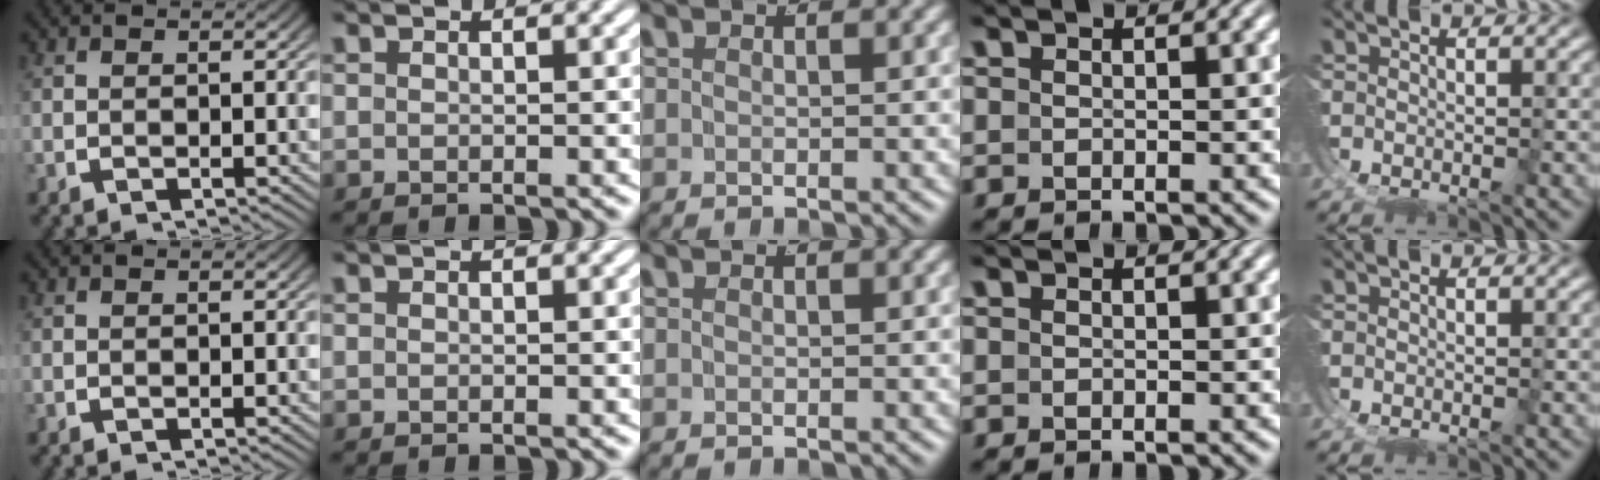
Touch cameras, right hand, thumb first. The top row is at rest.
{}